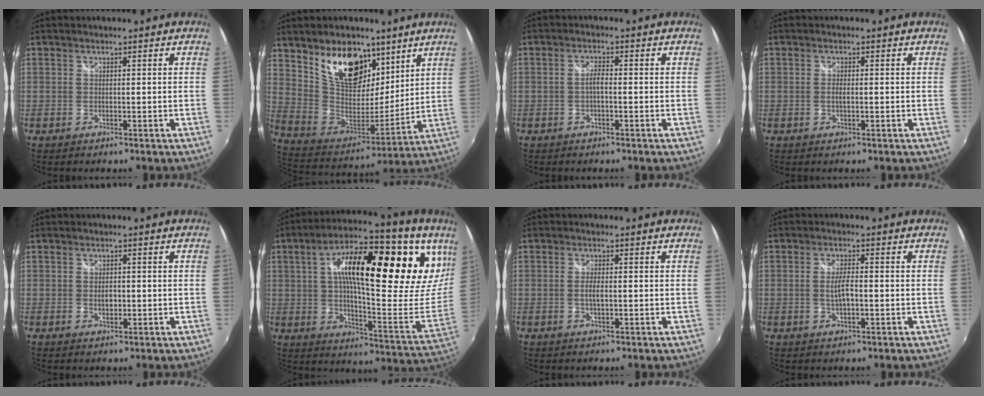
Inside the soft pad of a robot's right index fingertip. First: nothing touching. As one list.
[{"total": 18.7, "force": [10.8, 10.6, 11.1], "torque": [-0.215, 0.006, 0.204]}, {"total": 1.9, "force": [-0.7, 0.4, 1.7], "torque": [-0.035, 0.006, -0.014]}, {"total": 1.3, "force": [-0.2, 0.2, 1.2], "torque": [-0.026, 0.000, -0.005]}, {"total": 2.1, "force": [-0.3, 1.4, 1.5], "torque": [-0.024, 0.001, -0.006]}, {"total": 30.6, "force": [12.0, 10.7, 26.0], "torque": [-0.397, 0.025, 0.182]}, {"total": 2.2, "force": [-0.3, 0.5, 2.1], "torque": [-0.040, -0.001, -0.006]}, {"total": 3.8, "force": [-0.7, 1.0, 3.6], "torque": [-0.066, -0.001, -0.011]}]